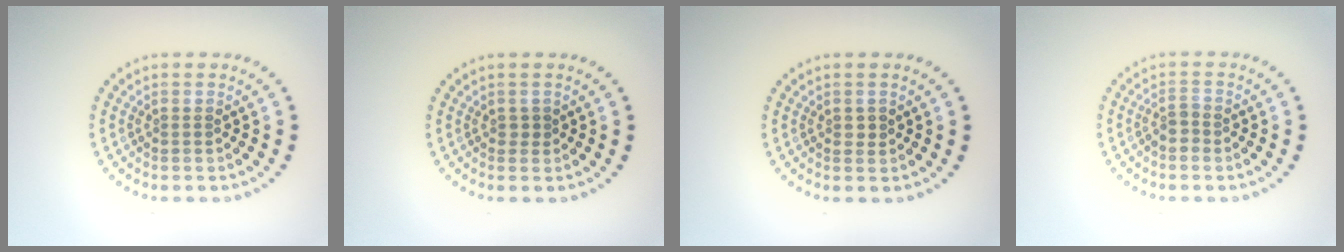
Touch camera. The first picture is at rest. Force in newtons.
{"total": 0.7, "press": 0.6, "slide": 0.2}
{"total": 0.8, "press": 0.8, "slide": 0.1}
{"total": 1.6, "press": 1.3, "slide": 0.9}